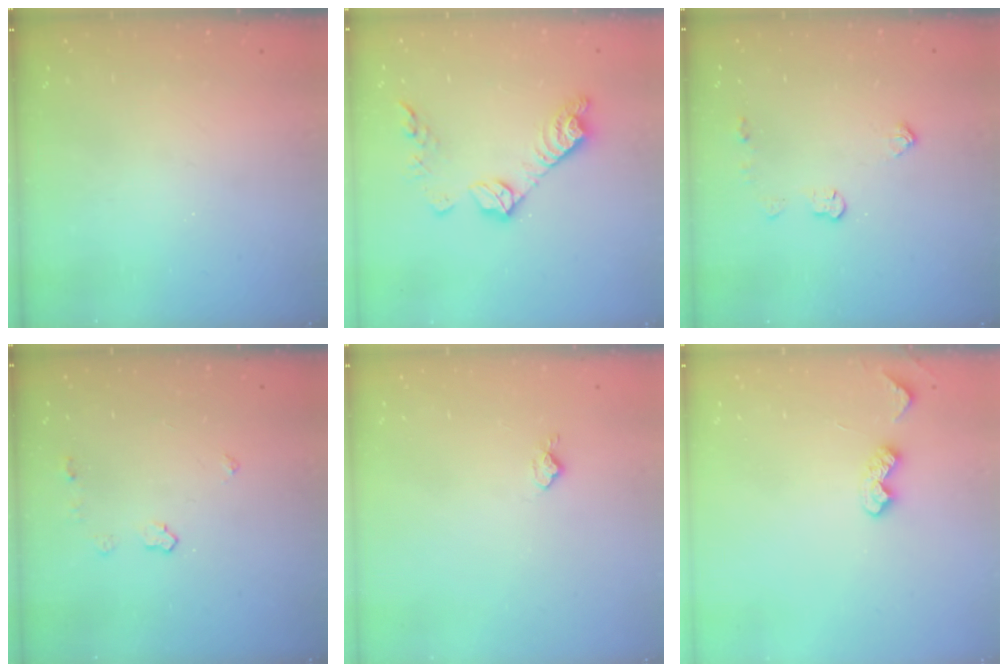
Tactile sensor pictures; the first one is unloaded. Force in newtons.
{"total": 11.9, "press": 11.9, "slide": 0.6}
{"total": 5.1, "press": 5.1, "slide": 0.2}
{"total": 4.8, "press": 4.7, "slide": 0.6}
{"total": 3.6, "press": 3.5, "slide": 0.4}
{"total": 5.4, "press": 5.3, "slide": 0.7}